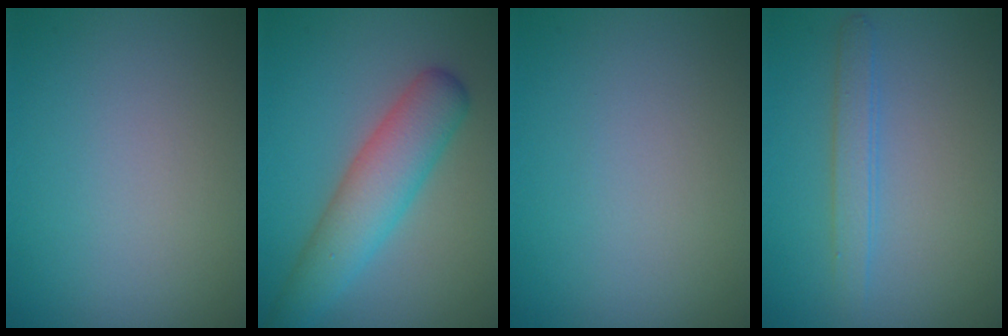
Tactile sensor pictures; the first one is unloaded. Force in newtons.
{"total": 5.2, "press": 5.2, "slide": 0.3}
{"total": 0.0}
{"total": 1.8, "press": 1.8, "slide": 0.1}